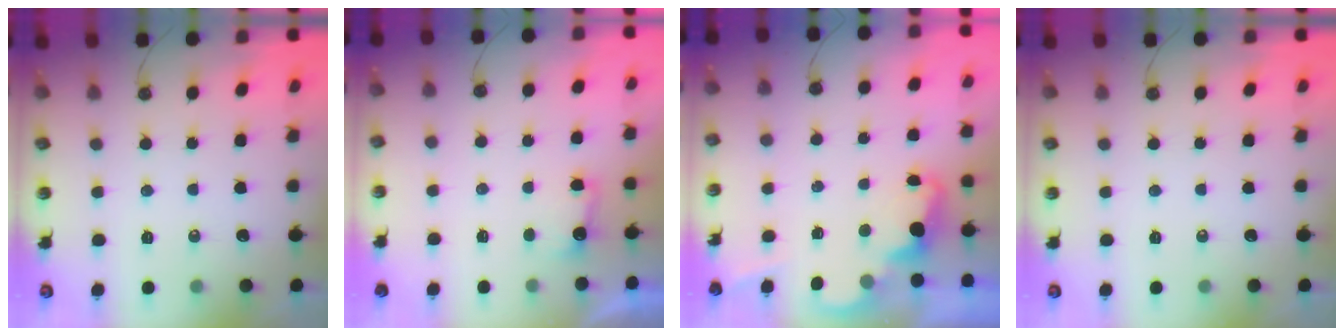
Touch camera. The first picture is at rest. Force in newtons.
{"total": 2.9, "press": 2.7, "slide": 1.0}
{"total": 2.3, "press": 2.3, "slide": 0.5}
{"total": 0.0}